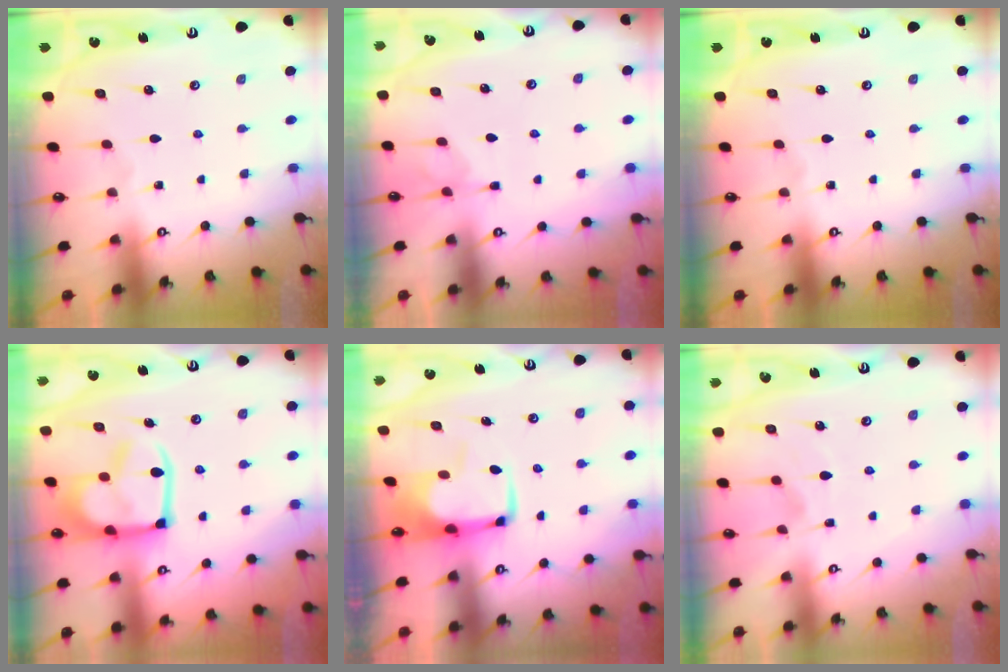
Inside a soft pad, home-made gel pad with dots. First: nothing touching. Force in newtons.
{"total": 1.7, "press": 1.3, "slide": 1.1}
{"total": 0.0}
{"total": 11.4, "press": 11.3, "slide": 1.4}
{"total": 1.0, "press": 0.8, "slide": 0.6}
{"total": 5.7, "press": 5.6, "slide": 1.3}